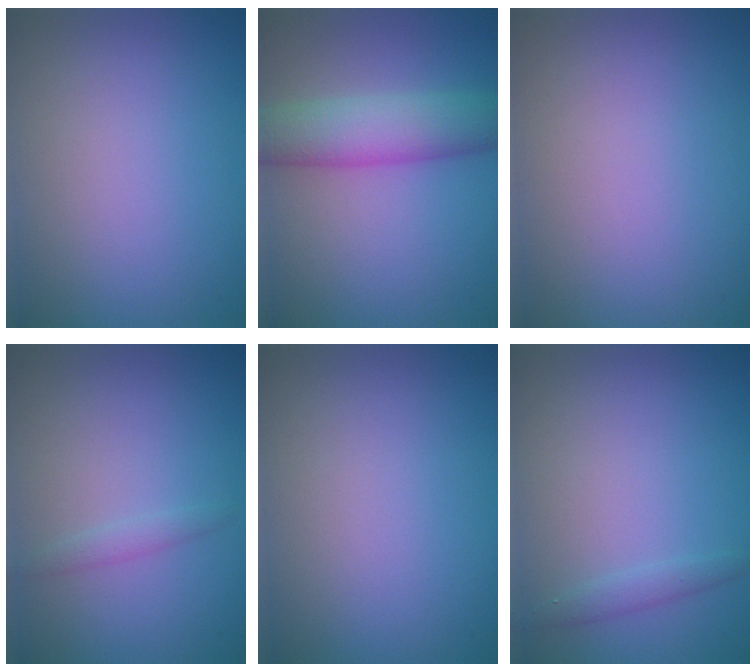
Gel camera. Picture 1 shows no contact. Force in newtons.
{"total": 6.0, "press": 6.0, "slide": 0.2}
{"total": 0.0}
{"total": 0.9, "press": 0.9, "slide": 0.1}
{"total": 0.0}
{"total": 1.1, "press": 1.1, "slide": 0.0}